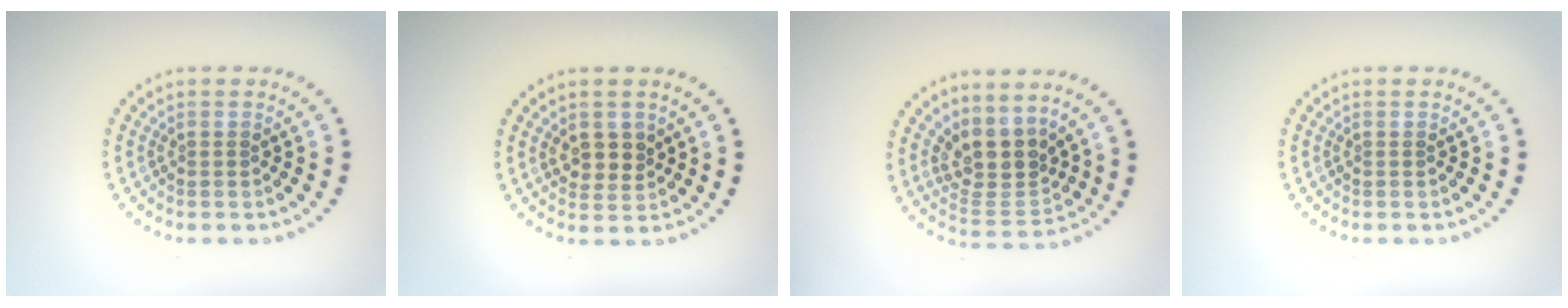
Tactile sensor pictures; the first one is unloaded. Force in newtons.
{"total": 2.3, "press": 2.2, "slide": 0.8}
{"total": 4.1, "press": 3.2, "slide": 2.5}
{"total": 0.0}